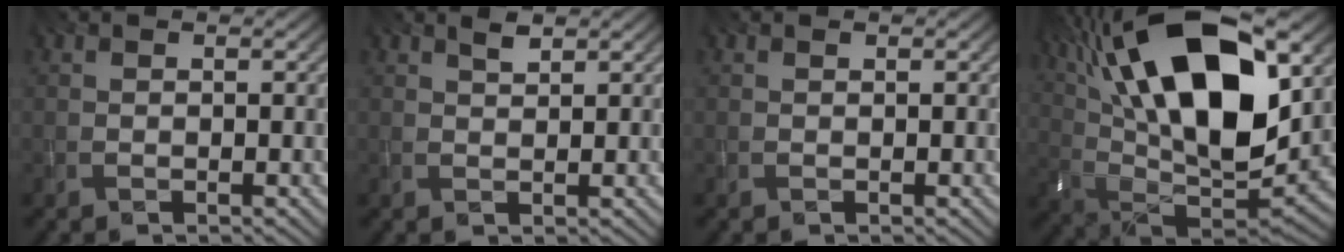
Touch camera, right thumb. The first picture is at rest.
{"total": 1.4, "force": [1.0, 0.4, 0.8], "torque": [-0.022, 0.001, 0.020]}
{"total": 0.0}
{"total": 21.4, "force": [8.0, 10.1, 17.1], "torque": [-0.340, 0.040, 0.132]}